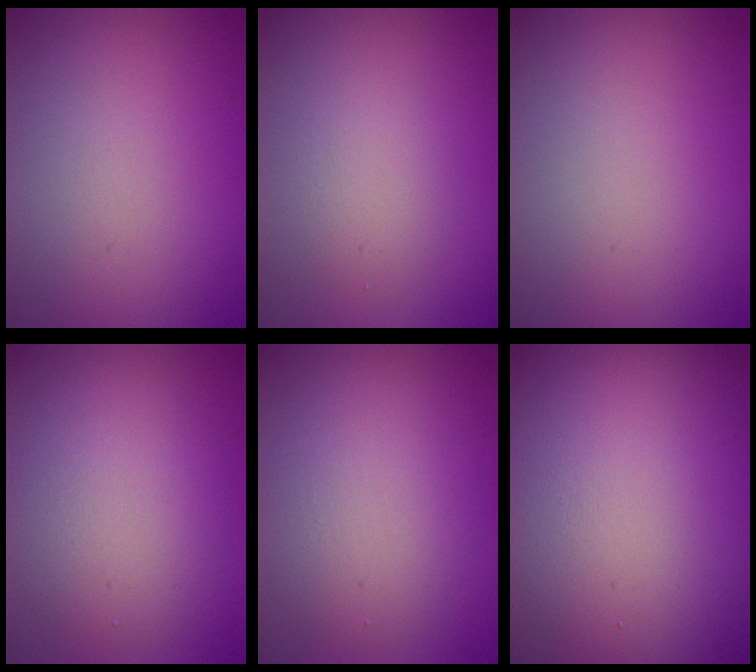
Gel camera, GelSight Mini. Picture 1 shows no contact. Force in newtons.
{"total": 1.9, "press": 1.9, "slide": 0.1}
{"total": 0.0}
{"total": 4.4, "press": 4.4, "slide": 0.2}
{"total": 4.4, "press": 4.4, "slide": 0.3}
{"total": 20.5, "press": 20.4, "slide": 1.1}